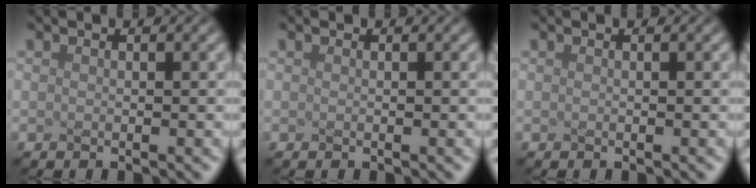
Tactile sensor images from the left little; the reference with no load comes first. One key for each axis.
{"total": 0.0}
{"total": 0.0}